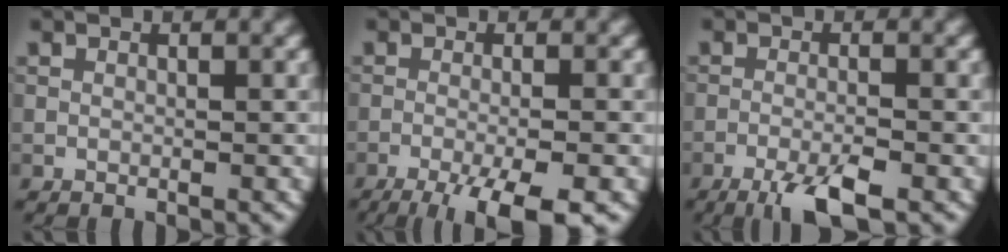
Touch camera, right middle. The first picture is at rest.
{"total": 7.7, "force": [-4.5, 1.9, 6.0], "torque": [-0.080, -0.013, -0.071]}
{"total": 4.2, "force": [-2.7, 0.7, 3.2], "torque": [-0.061, -0.001, -0.054]}